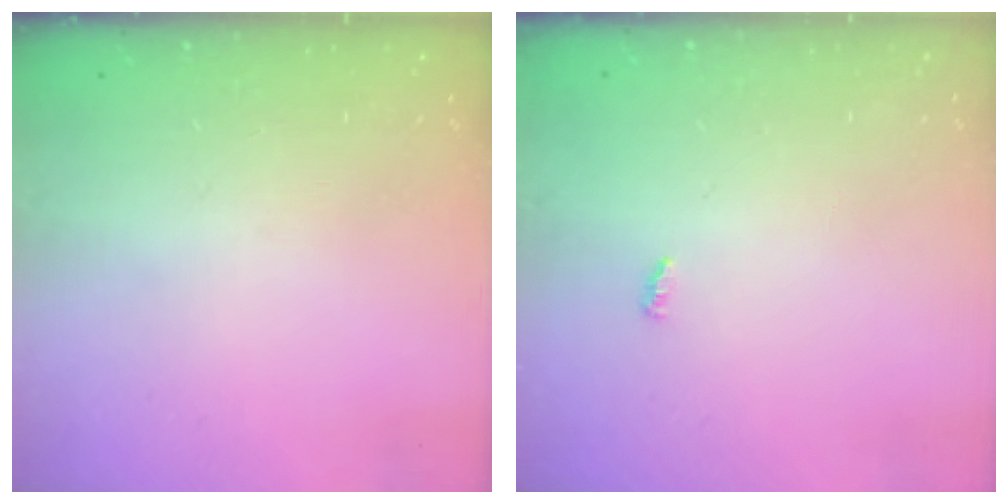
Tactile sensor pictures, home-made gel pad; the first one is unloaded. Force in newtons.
{"total": 2.7, "press": 2.7, "slide": 0.2}